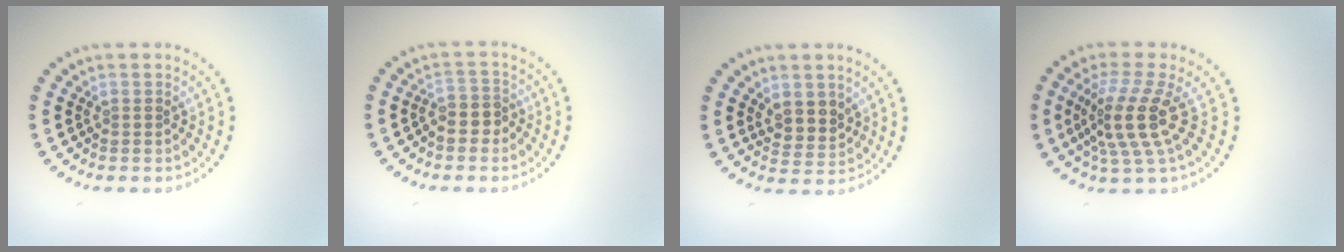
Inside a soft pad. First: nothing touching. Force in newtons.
{"total": 2.4, "press": 2.1, "slide": 1.1}
{"total": 2.5, "press": 2.2, "slide": 1.1}
{"total": 4.6, "press": 3.4, "slide": 3.1}